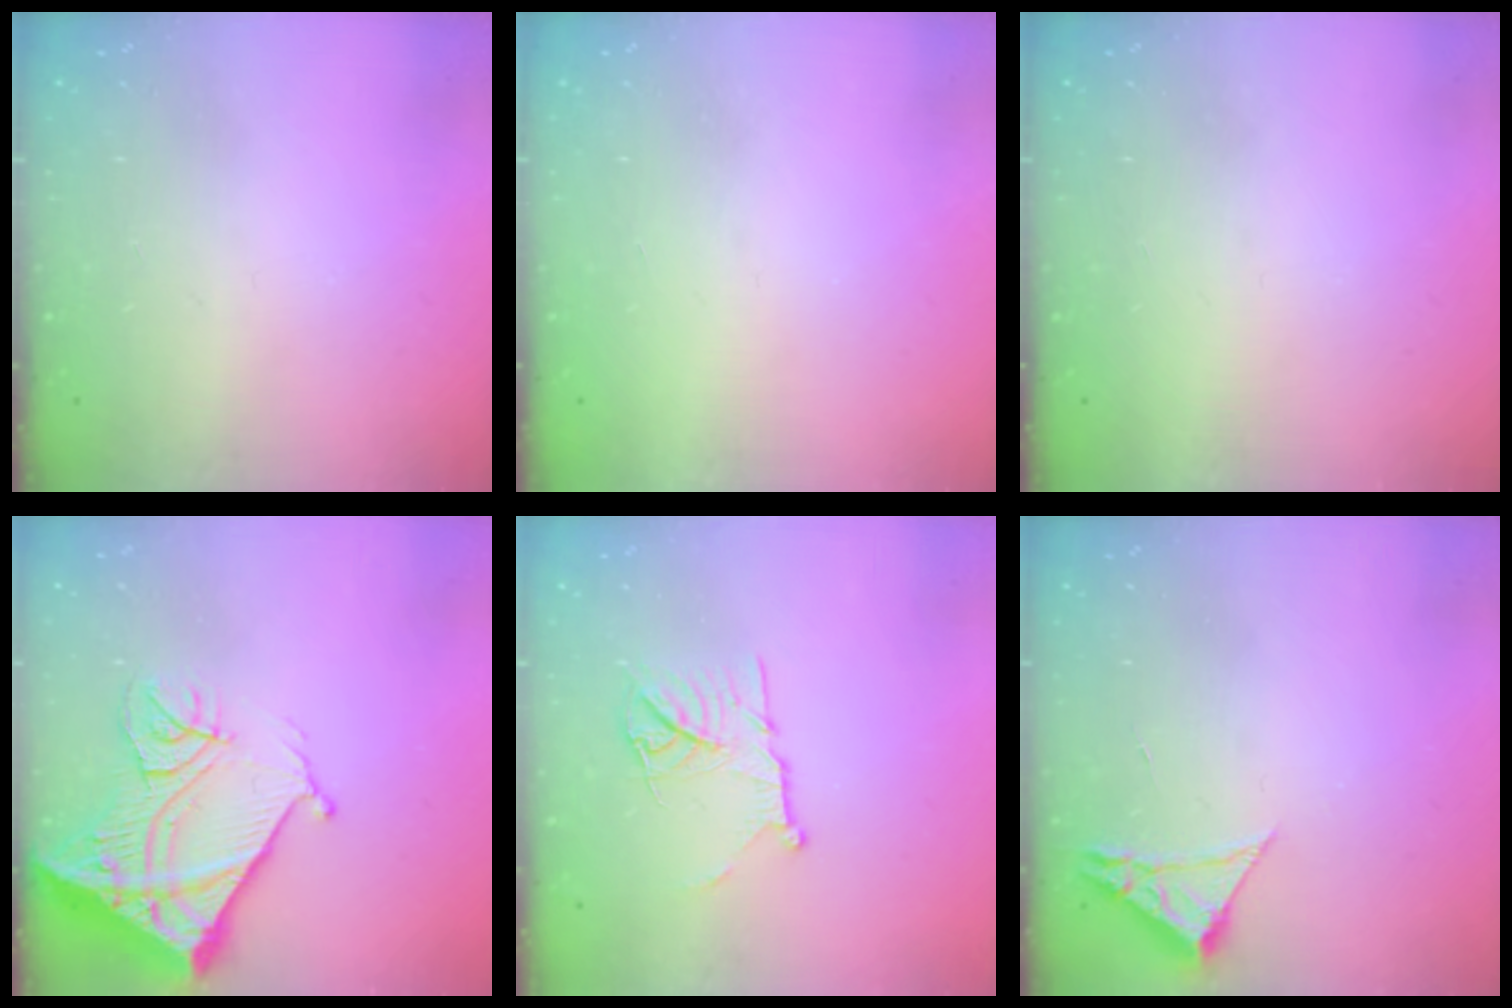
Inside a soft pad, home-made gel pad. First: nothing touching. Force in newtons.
{"total": 1.6, "press": 1.6, "slide": 0.1}
{"total": 1.6, "press": 1.6, "slide": 0.1}
{"total": 17.6, "press": 17.4, "slide": 2.1}
{"total": 11.7, "press": 11.6, "slide": 1.0}
{"total": 2.3, "press": 2.3, "slide": 0.4}